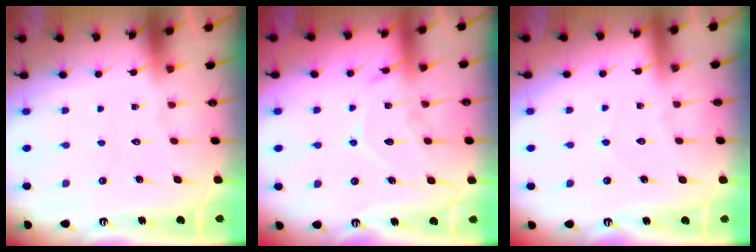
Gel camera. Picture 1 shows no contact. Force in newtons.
{"total": 12.3, "press": 12.2, "slide": 1.0}
{"total": 3.5, "press": 3.5, "slide": 0.5}